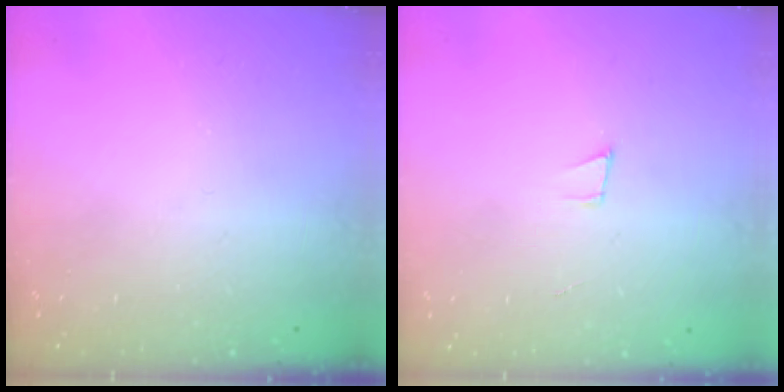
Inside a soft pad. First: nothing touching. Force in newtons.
{"total": 3.7, "press": 2.5, "slide": 2.6}